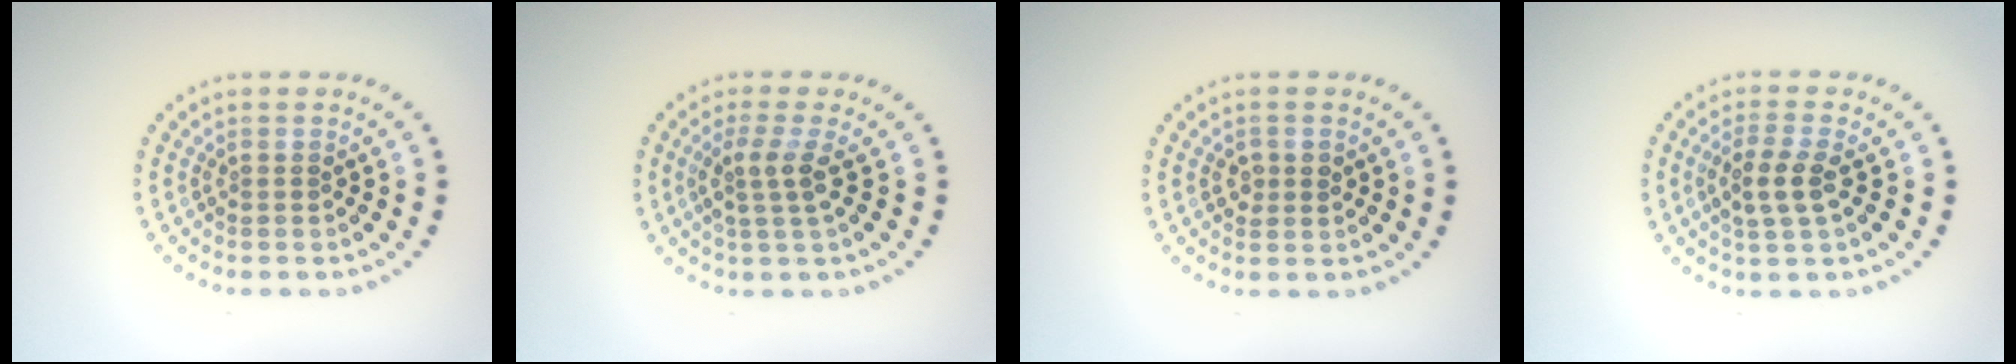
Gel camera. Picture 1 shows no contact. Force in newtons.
{"total": 2.5, "press": 1.9, "slide": 1.7}
{"total": 1.5, "press": 1.5, "slide": 0.2}
{"total": 2.8, "press": 2.6, "slide": 1.0}